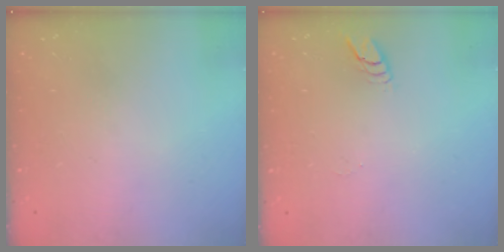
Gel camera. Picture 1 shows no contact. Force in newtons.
{"total": 4.4, "press": 4.3, "slide": 0.4}